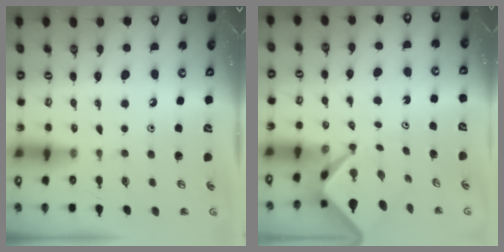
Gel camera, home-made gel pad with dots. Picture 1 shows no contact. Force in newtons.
{"total": 2.4, "press": 2.4, "slide": 0.2}